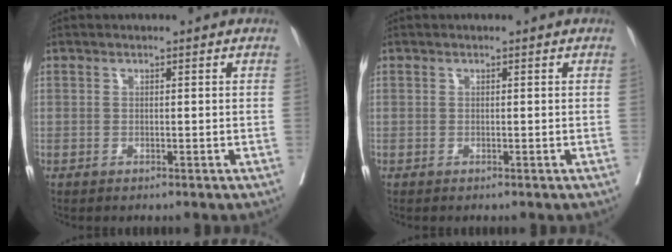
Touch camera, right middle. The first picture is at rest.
{"total": 0.0}